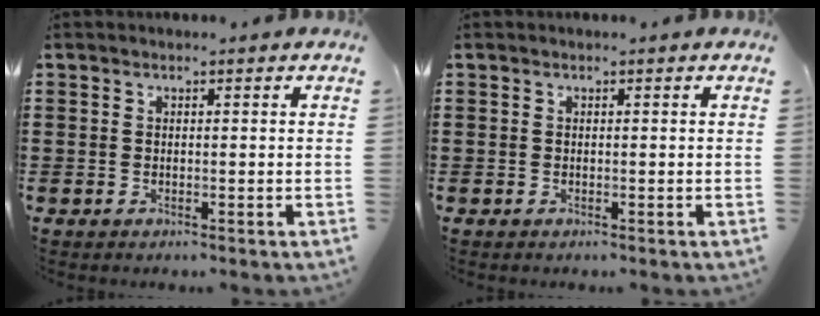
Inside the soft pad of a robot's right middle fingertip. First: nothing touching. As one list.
[{"total": 0.0}]